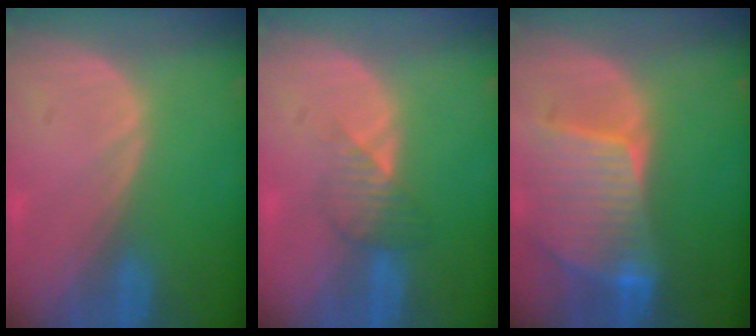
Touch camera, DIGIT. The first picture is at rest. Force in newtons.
{"total": 3.4, "press": 3.1, "slide": 1.5}
{"total": 9.3, "press": 8.1, "slide": 4.4}